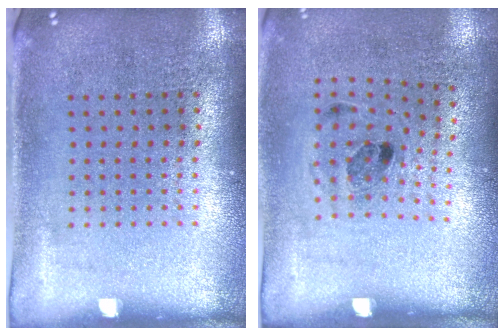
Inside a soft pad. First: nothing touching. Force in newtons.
{"total": 1.2, "press": 0.7, "slide": 0.9}